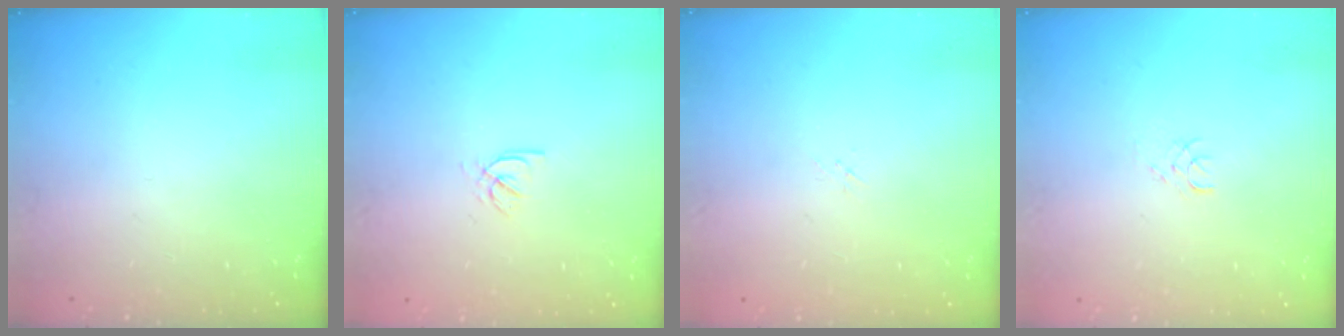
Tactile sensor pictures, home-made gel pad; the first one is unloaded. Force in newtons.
{"total": 2.3, "press": 2.2, "slide": 0.3}
{"total": 1.7, "press": 1.6, "slide": 0.2}
{"total": 2.4, "press": 2.4, "slide": 0.3}